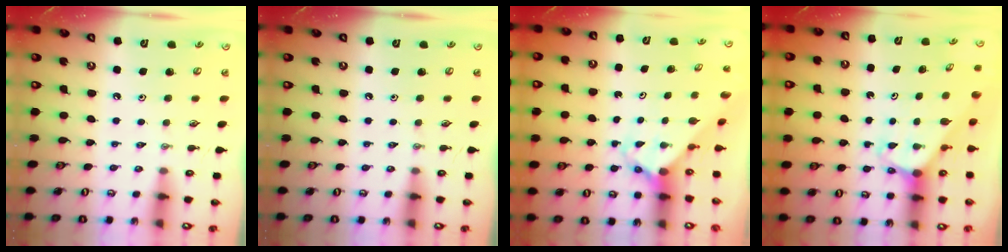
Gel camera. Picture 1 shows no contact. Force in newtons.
{"total": 0.0}
{"total": 3.7, "press": 3.6, "slide": 0.3}
{"total": 2.0, "press": 2.0, "slide": 0.1}